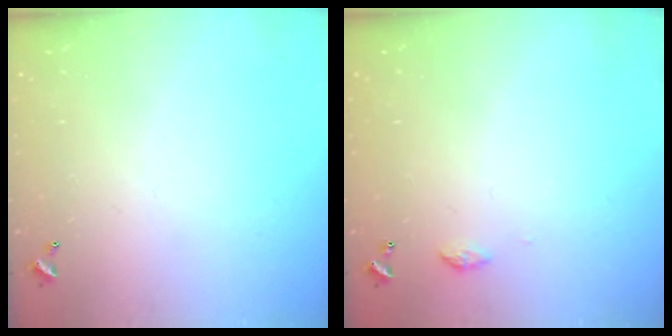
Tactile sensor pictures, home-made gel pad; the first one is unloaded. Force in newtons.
{"total": 3.4, "press": 3.4, "slide": 0.5}